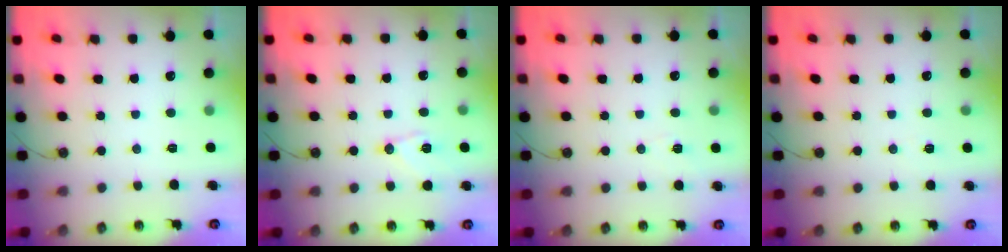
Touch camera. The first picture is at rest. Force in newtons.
{"total": 8.7, "press": 8.6, "slide": 1.0}
{"total": 3.0, "press": 2.5, "slide": 1.6}
{"total": 3.5, "press": 1.7, "slide": 3.1}